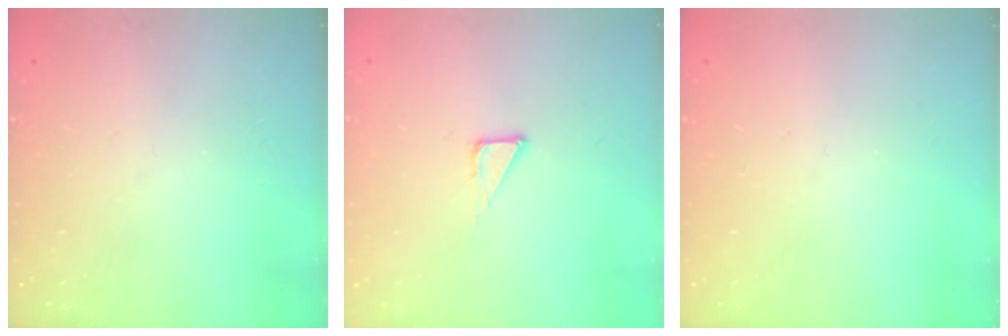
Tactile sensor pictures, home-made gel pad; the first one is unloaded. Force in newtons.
{"total": 3.5, "press": 3.5, "slide": 0.2}
{"total": 0.0}